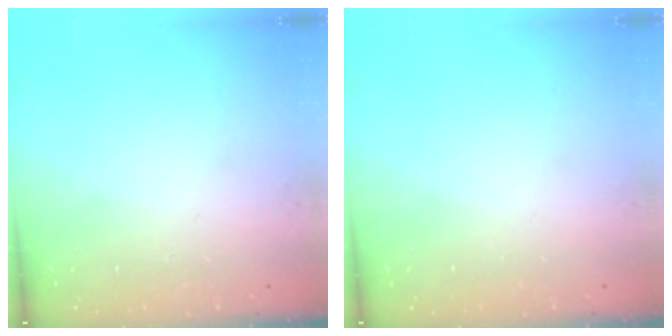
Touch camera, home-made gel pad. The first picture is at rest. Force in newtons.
{"total": 0.0}